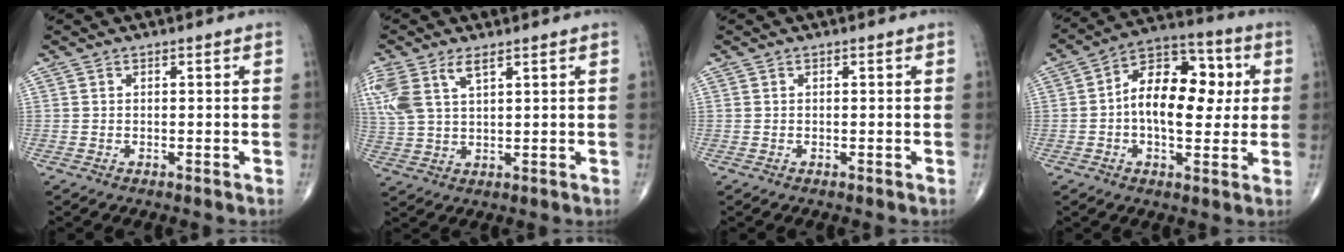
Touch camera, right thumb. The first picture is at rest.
{"total": 9.6, "force": [4.5, 4.4, 7.2], "torque": [-0.182, 0.005, 0.099]}
{"total": 0.0}
{"total": 15.3, "force": [1.1, 8.9, 12.4], "torque": [-0.166, 0.028, 0.008]}